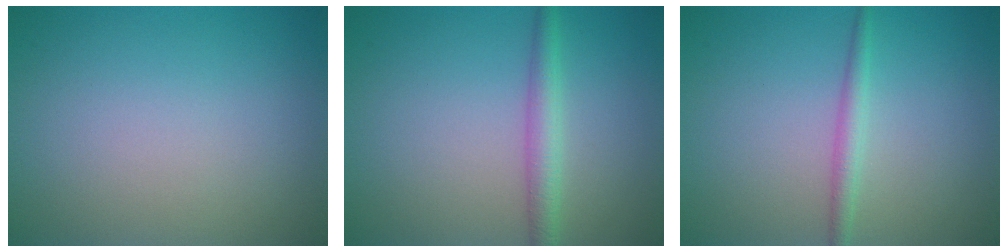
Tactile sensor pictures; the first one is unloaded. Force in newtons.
{"total": 2.4, "press": 2.4, "slide": 0.0}
{"total": 1.7, "press": 1.7, "slide": 0.1}